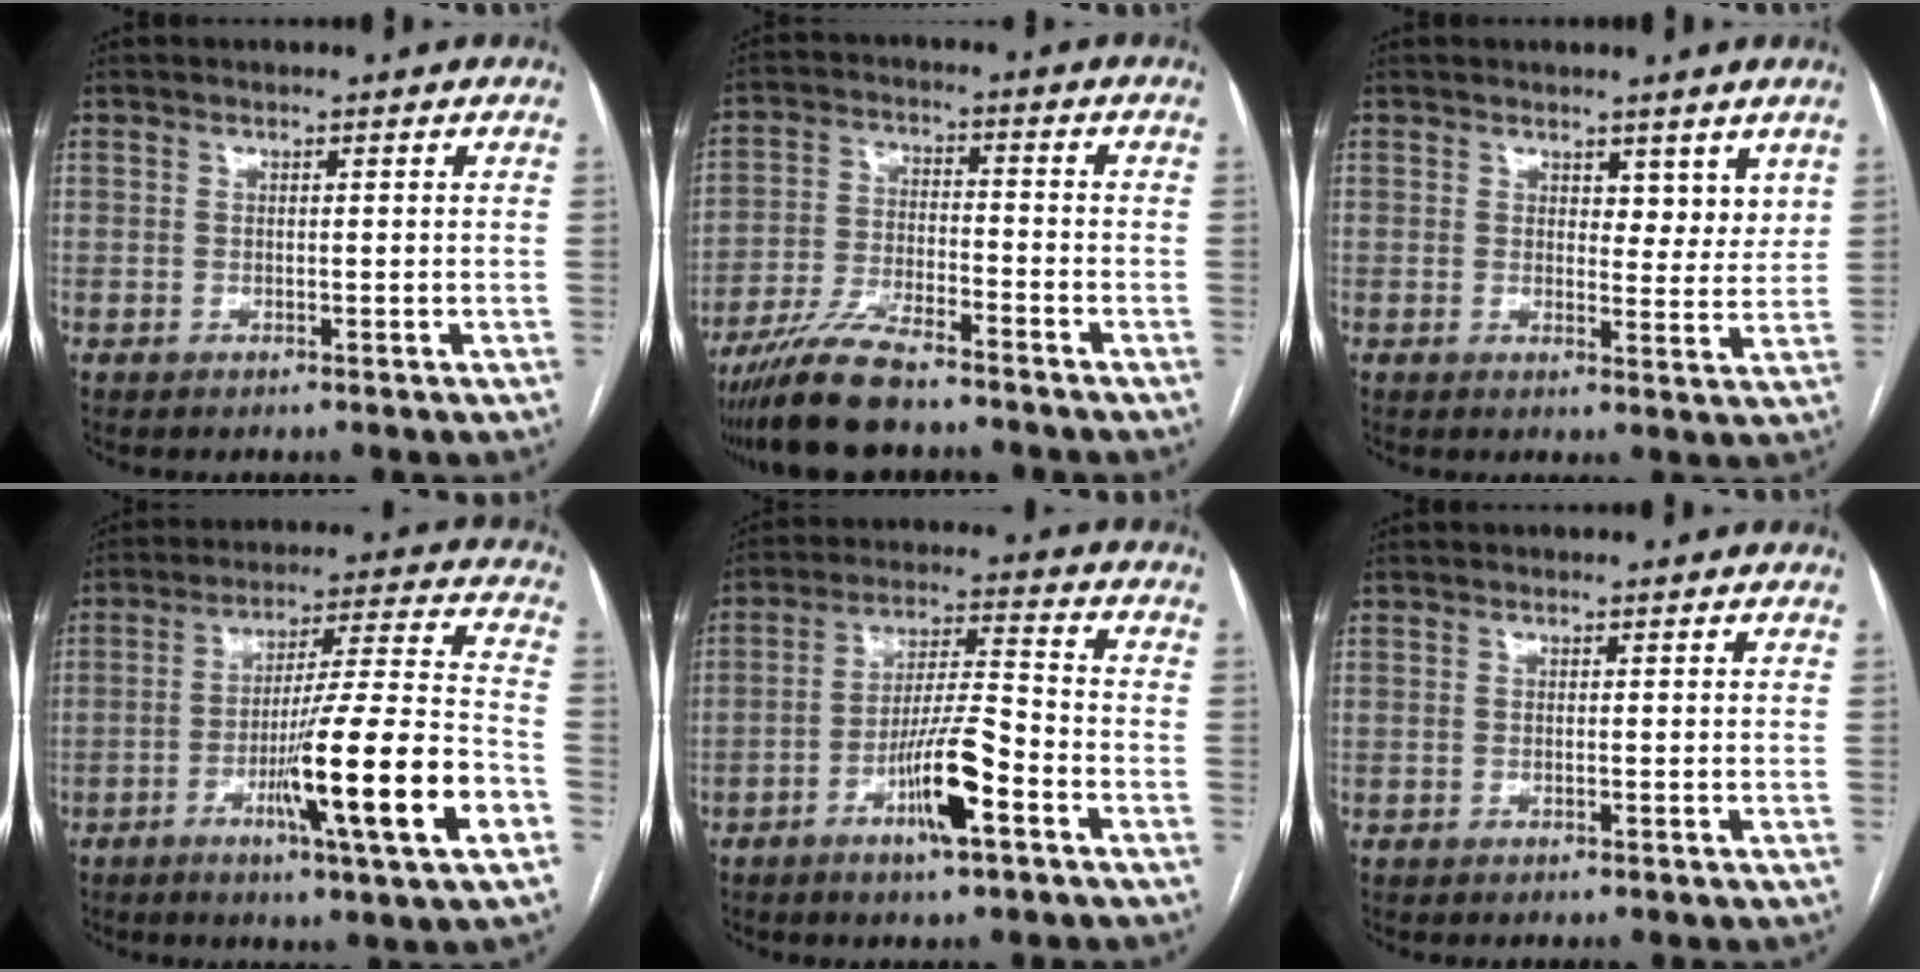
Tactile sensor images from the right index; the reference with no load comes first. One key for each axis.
{"total": 10.0, "fx": -8.4, "fy": 2.1, "fz": 5.0, "tx": -0.099, "ty": -0.017, "tz": -0.156}
{"total": 4.2, "fx": 2.7, "fy": 2.3, "fz": 2.3, "tx": -0.015, "ty": -0.008, "tz": 0.036}
{"total": 17.6, "fx": -6.6, "fy": -0.4, "fz": 16.3, "tx": -0.264, "ty": -0.010, "tz": -0.102}
{"total": 10.3, "fx": -4.9, "fy": 1.1, "fz": 9.0, "tx": -0.167, "ty": 0.001, "tz": -0.084}
{"total": 0.0}